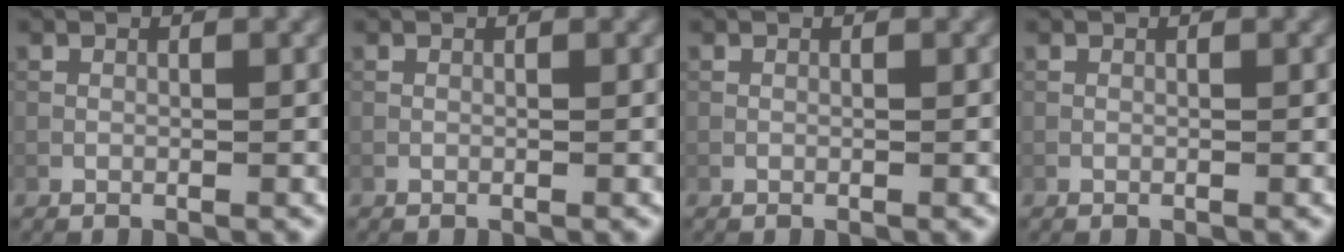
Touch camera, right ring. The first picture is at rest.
{"total": 0.0}
{"total": 0.0}
{"total": 0.0}